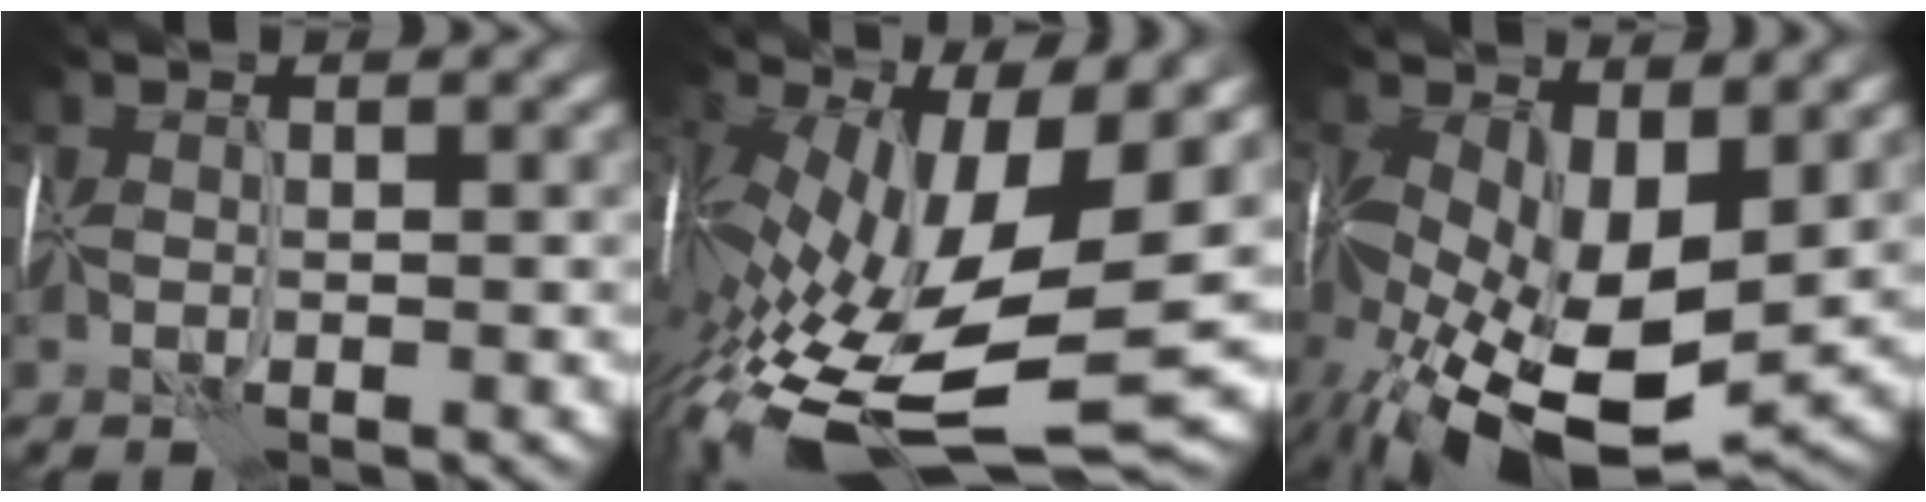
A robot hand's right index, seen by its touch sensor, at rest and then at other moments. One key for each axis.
{"total": 16.1, "fx": -3.8, "fy": 6.6, "fz": 14.2, "tx": -0.281, "ty": -0.034, "tz": -0.064}
{"total": 13.0, "fx": -2.6, "fy": 6.9, "fz": 10.8, "tx": -0.208, "ty": -0.040, "tz": -0.028}